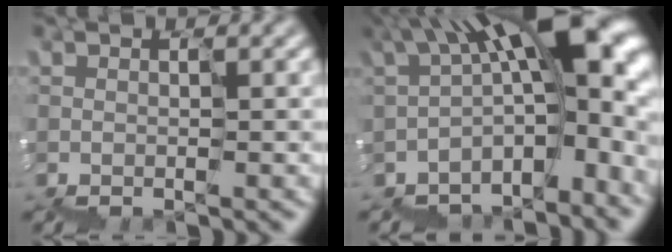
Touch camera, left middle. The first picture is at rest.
{"total": 12.0, "force": [-0.7, 4.9, 10.9], "torque": [-0.158, 0.034, -0.005]}